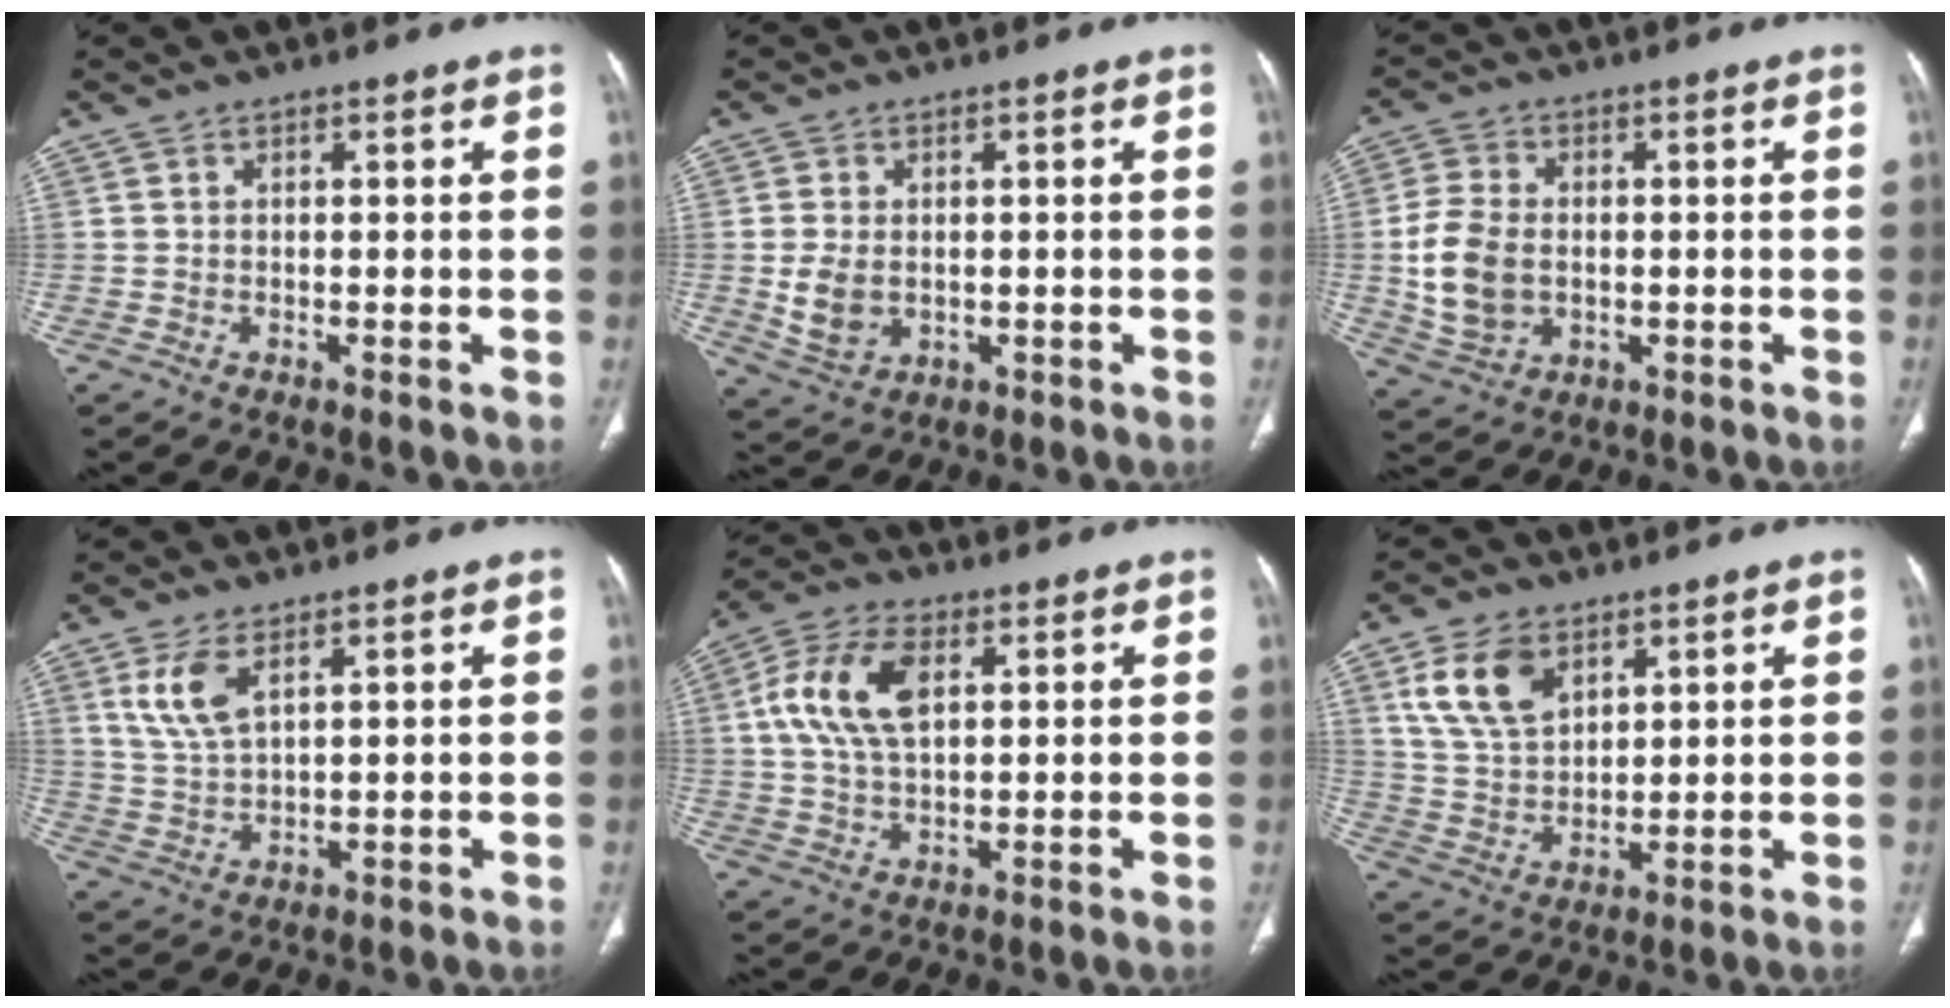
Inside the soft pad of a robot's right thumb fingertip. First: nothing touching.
{"total": 6.3, "force": [-0.3, 4.6, 4.3], "torque": [-0.079, -0.006, 0.007]}
{"total": 10.7, "force": [-0.6, 7.6, 7.5], "torque": [-0.143, 0.001, -0.006]}
{"total": 6.5, "force": [3.2, 2.7, 4.9], "torque": [-0.106, -0.009, 0.076]}
{"total": 11.9, "force": [2.9, 6.6, 9.5], "torque": [-0.190, 0.011, 0.051]}
{"total": 10.5, "force": [5.1, 6.5, 6.5], "torque": [-0.108, -0.016, 0.108]}